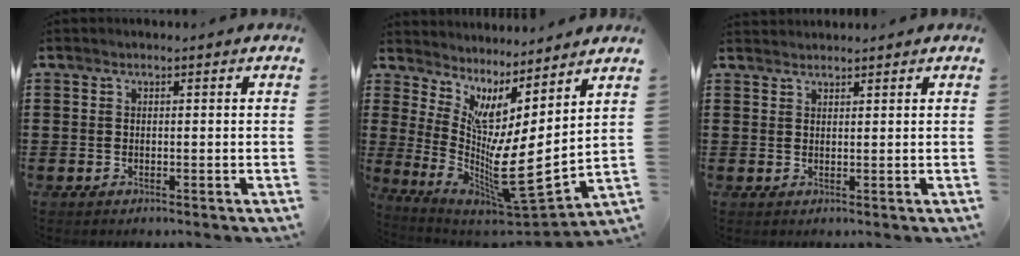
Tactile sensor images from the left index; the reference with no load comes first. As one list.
[{"total": 7.0, "force": [-0.6, 0.6, 7.0], "torque": [-0.139, -0.050, -0.019]}, {"total": 1.4, "force": [1.4, 0.1, 0.0], "torque": [-0.002, 0.001, 0.027]}]